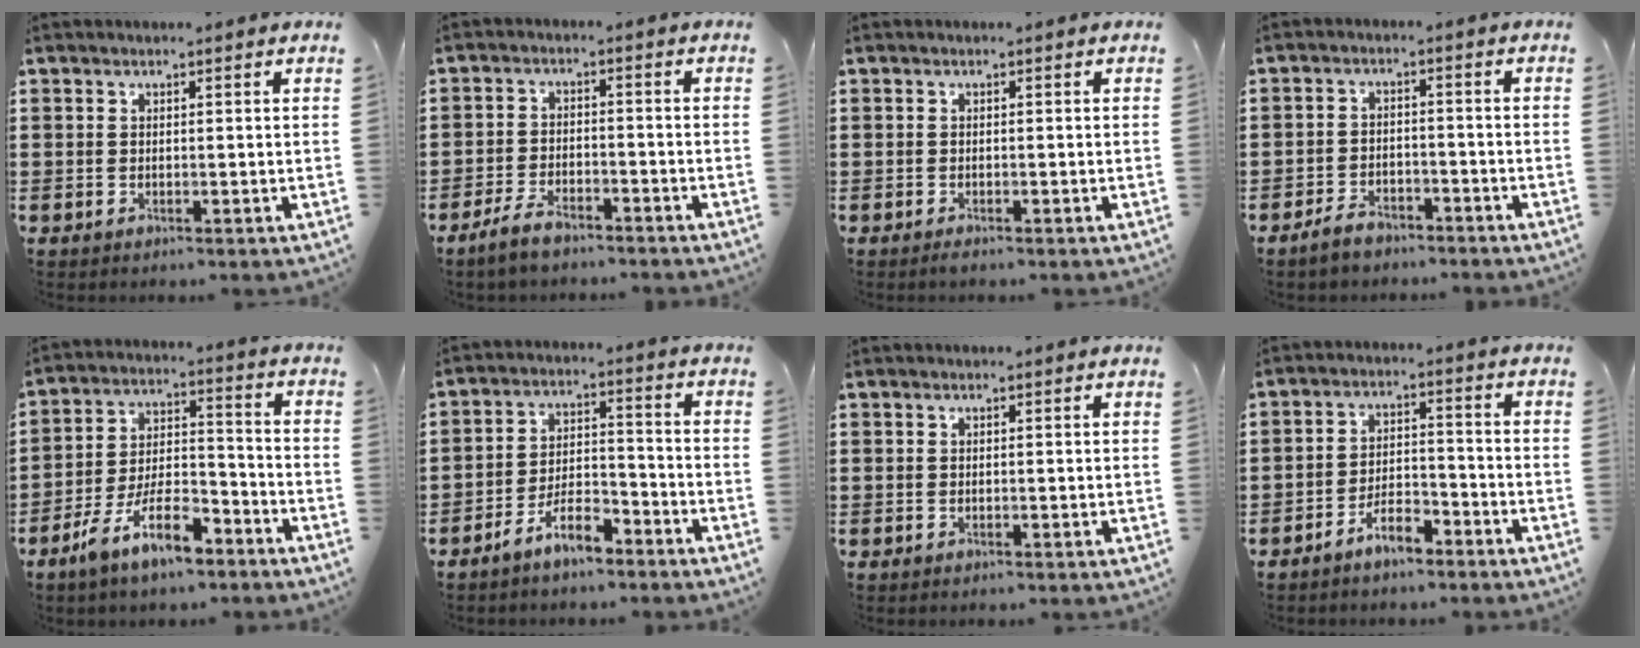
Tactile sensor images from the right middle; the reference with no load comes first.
{"total": 4.4, "force": [-3.5, 1.5, 2.1], "torque": [-0.049, 0.005, -0.070]}
{"total": 0.5, "force": [-0.4, 0.1, 0.3], "torque": [-0.007, -0.005, -0.007]}
{"total": 3.3, "force": [-3.0, 1.0, 0.8], "torque": [-0.017, 0.008, -0.061]}
{"total": 10.9, "force": [-7.3, 3.7, 7.1], "torque": [-0.141, 0.017, -0.138]}
{"total": 6.7, "force": [-5.6, 1.8, 3.1], "torque": [-0.062, 0.010, -0.109]}
{"total": 0.0}
{"total": 5.3, "force": [-4.5, 1.7, 2.3], "torque": [-0.045, 0.011, -0.088]}